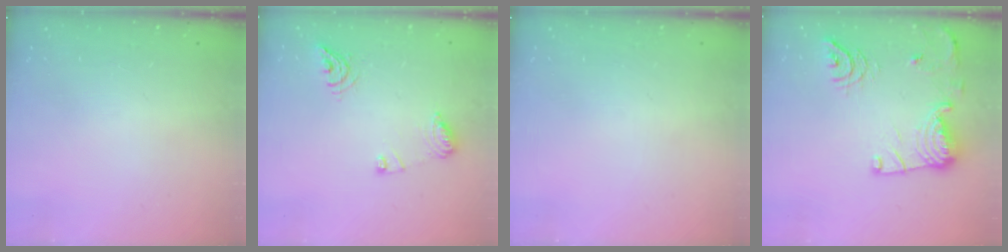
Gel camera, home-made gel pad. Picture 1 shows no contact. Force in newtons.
{"total": 9.0, "press": 9.0, "slide": 0.7}
{"total": 0.0}
{"total": 16.1, "press": 15.5, "slide": 4.2}